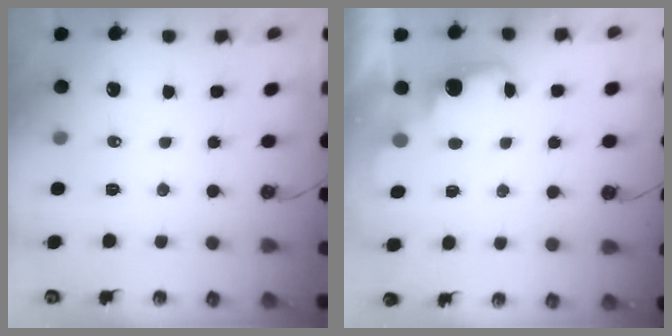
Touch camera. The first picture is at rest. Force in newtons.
{"total": 2.2, "press": 2.0, "slide": 1.0}